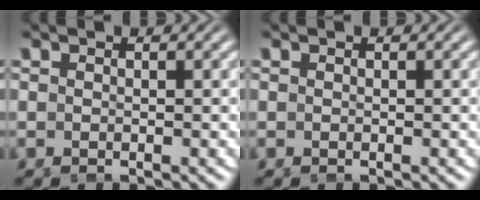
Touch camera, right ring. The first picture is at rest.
{"total": 0.0}